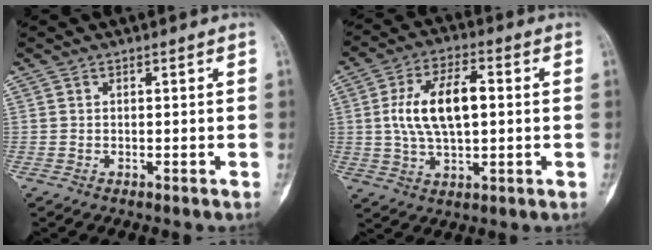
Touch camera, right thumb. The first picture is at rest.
{"total": 12.6, "force": [1.2, 6.2, 10.9], "torque": [-0.197, 0.012, 0.020]}